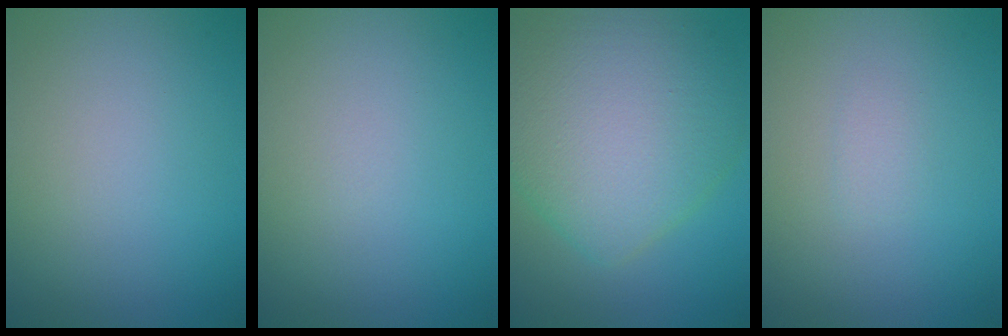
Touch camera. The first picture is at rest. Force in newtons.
{"total": 0.0}
{"total": 9.3, "press": 9.3, "slide": 0.3}
{"total": 0.7, "press": 0.6, "slide": 0.2}